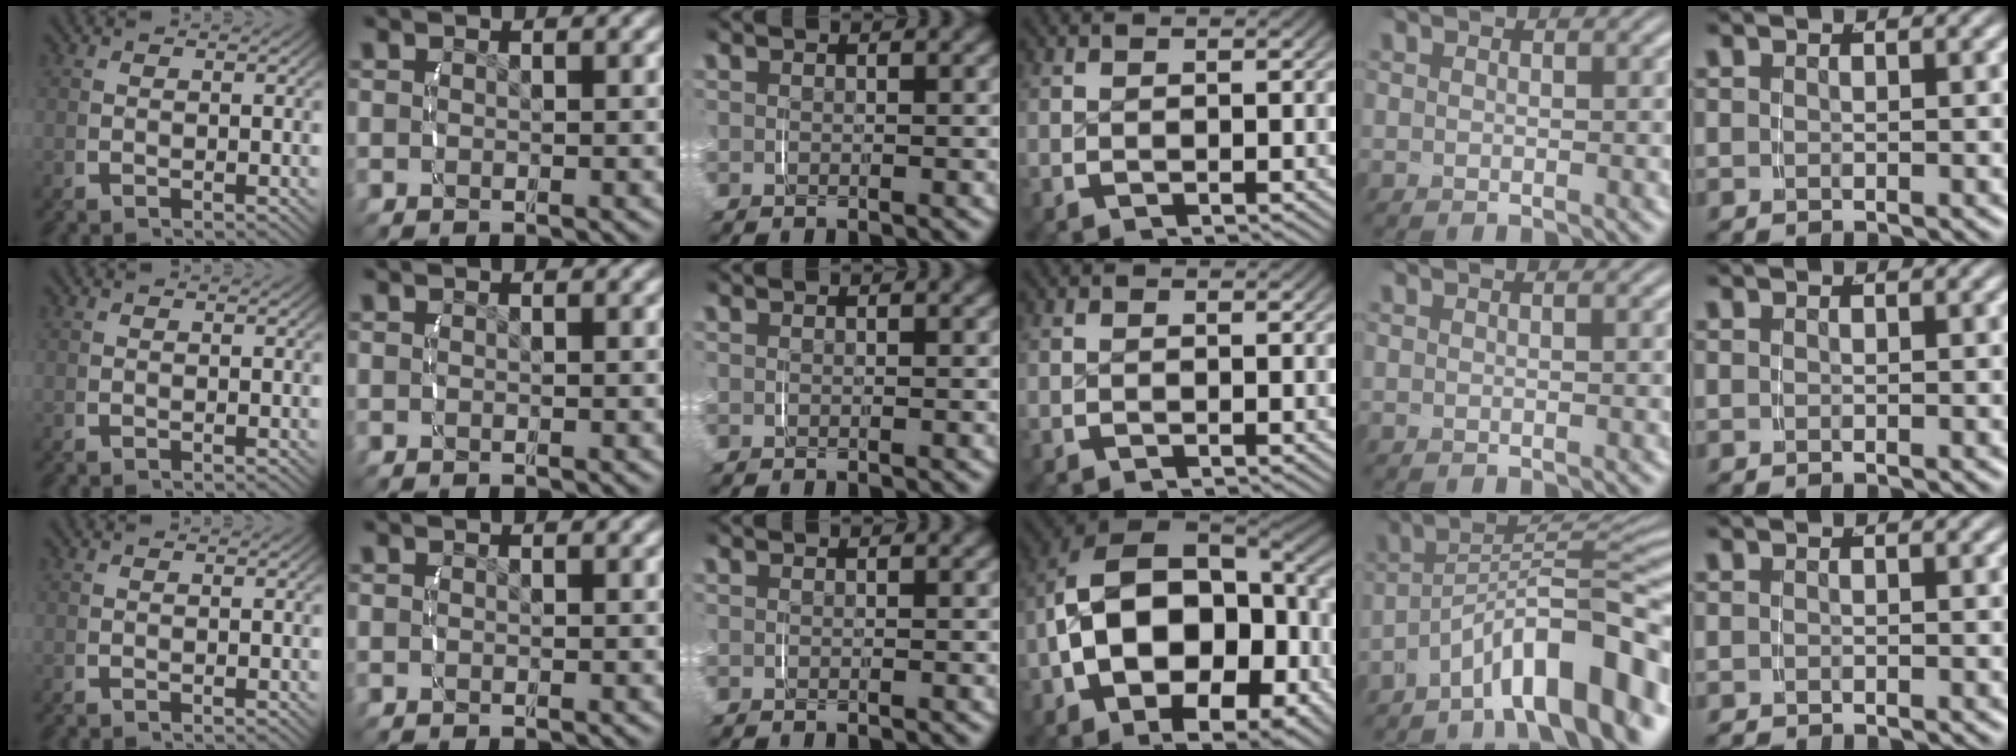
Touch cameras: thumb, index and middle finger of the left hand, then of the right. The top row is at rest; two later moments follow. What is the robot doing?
{"motion": "grasp_and_lifting", "object": "velcro strap"}